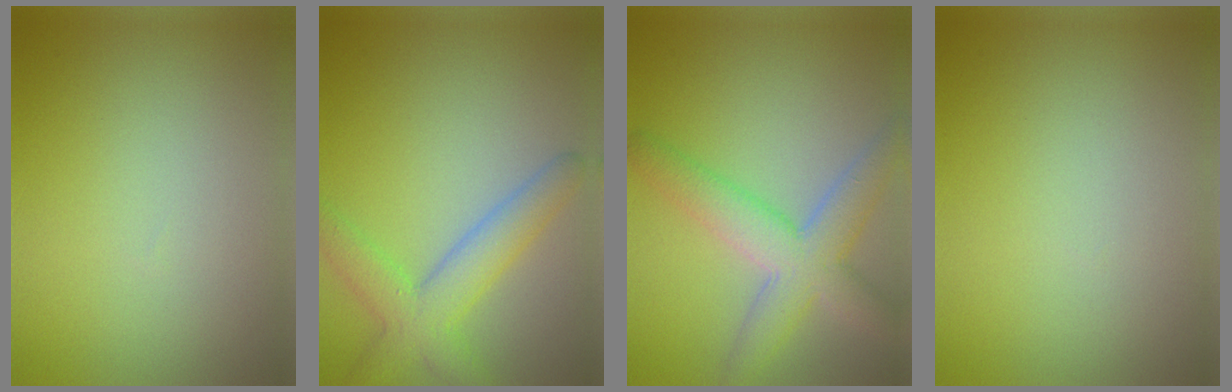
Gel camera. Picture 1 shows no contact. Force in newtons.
{"total": 5.0, "press": 5.0, "slide": 0.3}
{"total": 5.9, "press": 5.9, "slide": 0.4}
{"total": 0.0}